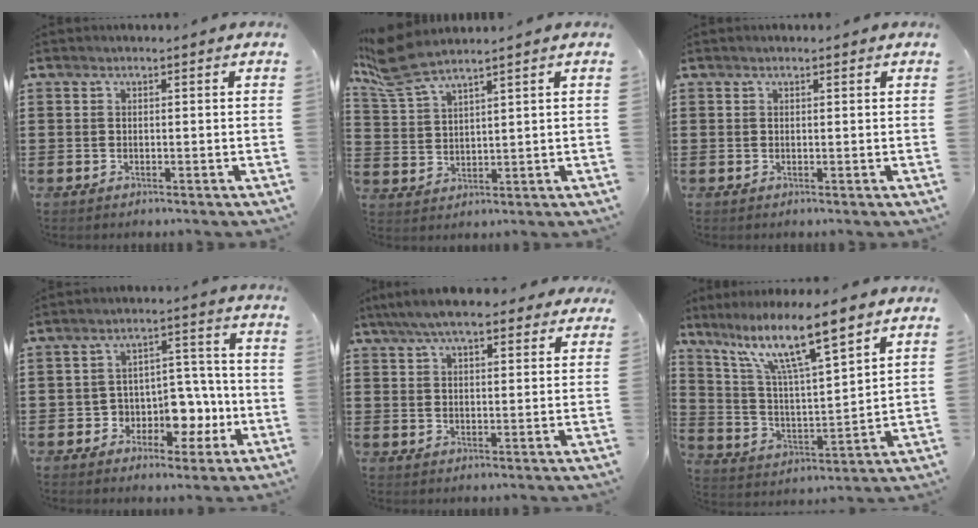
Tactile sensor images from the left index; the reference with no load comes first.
{"total": 6.5, "force": [5.3, 0.9, 3.8], "torque": [-0.099, -0.015, 0.095]}
{"total": 0.6, "force": [0.4, 0.2, 0.4], "torque": [-0.008, 0.002, 0.007]}
{"total": 6.9, "force": [-1.7, 5.9, 3.1], "torque": [-0.053, 0.005, -0.029]}
{"total": 7.5, "force": [6.2, 1.7, 3.8], "torque": [-0.091, -0.004, 0.113]}
{"total": 11.7, "force": [8.2, 1.6, 8.2], "torque": [-0.175, -0.041, 0.135]}